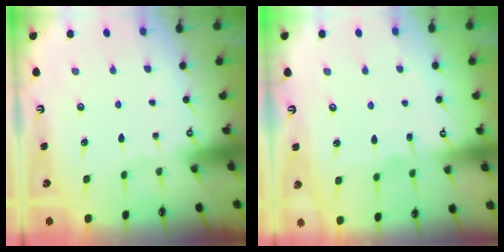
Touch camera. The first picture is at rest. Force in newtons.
{"total": 3.9, "press": 3.9, "slide": 0.3}